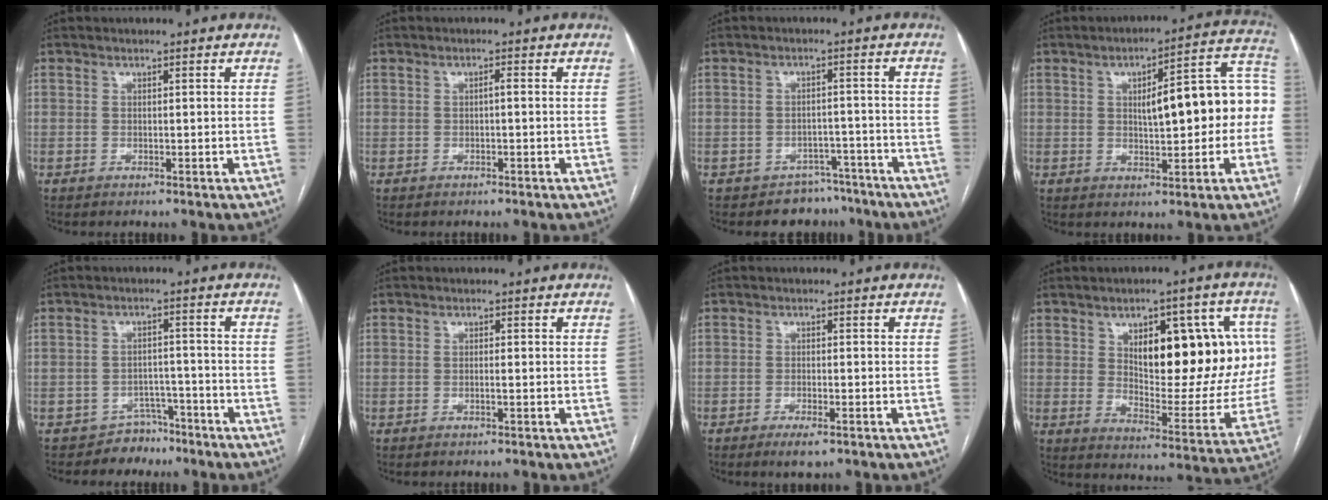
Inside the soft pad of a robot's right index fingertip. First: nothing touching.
{"total": 0.7, "force": [-0.1, 0.0, 0.7], "torque": [-0.011, 0.002, -0.001]}
{"total": 5.1, "force": [-4.0, 3.0, -0.4], "torque": [0.016, 0.025, -0.055]}
{"total": 14.0, "force": [0.6, 3.7, 13.4], "torque": [-0.174, 0.045, 0.014]}
{"total": 4.3, "force": [-3.4, 2.6, -0.4], "torque": [0.011, 0.016, -0.048]}
{"total": 0.7, "force": [-0.2, 0.0, 0.7], "torque": [-0.014, 0.001, -0.003]}
{"total": 3.1, "force": [-2.0, 0.8, 2.2], "torque": [-0.040, -0.002, -0.029]}
{"total": 19.5, "force": [5.3, 7.8, 17.1], "torque": [-0.221, 0.009, 0.083]}